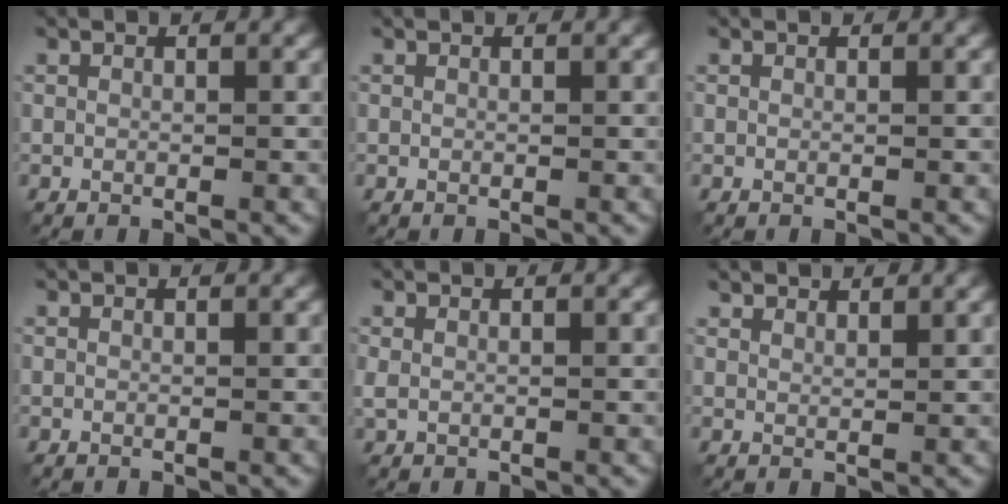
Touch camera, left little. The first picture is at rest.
{"total": 0.0}
{"total": 0.0}
{"total": 0.0}
{"total": 0.7, "force": [0.2, 0.4, 0.6], "torque": [-0.018, 0.000, 0.005]}
{"total": 2.6, "force": [2.4, 0.6, 0.8], "torque": [-0.013, 0.000, 0.042]}